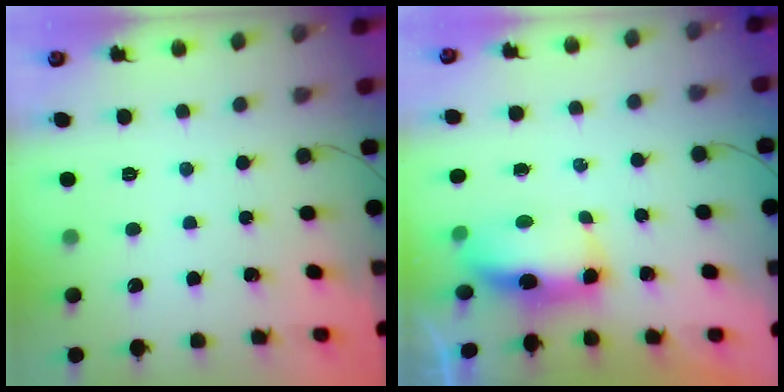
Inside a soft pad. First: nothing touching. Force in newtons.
{"total": 7.1, "press": 7.0, "slide": 1.1}